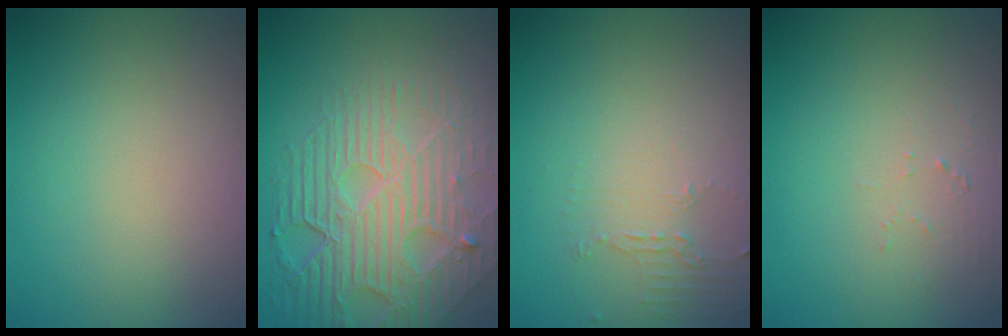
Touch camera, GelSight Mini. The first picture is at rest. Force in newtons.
{"total": 8.7, "press": 5.9, "slide": 6.4}
{"total": 2.1, "press": 1.5, "slide": 1.4}
{"total": 1.1, "press": 1.1, "slide": 0.1}